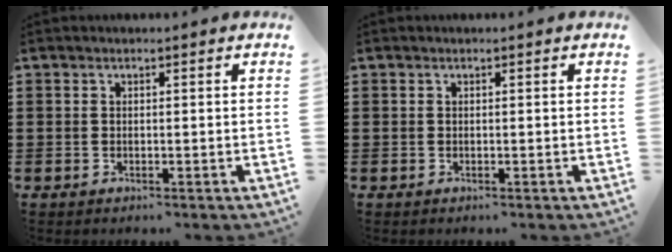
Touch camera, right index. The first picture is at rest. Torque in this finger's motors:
{"motor_torque": [0.00, 0.00, 0.00, 0.00]}